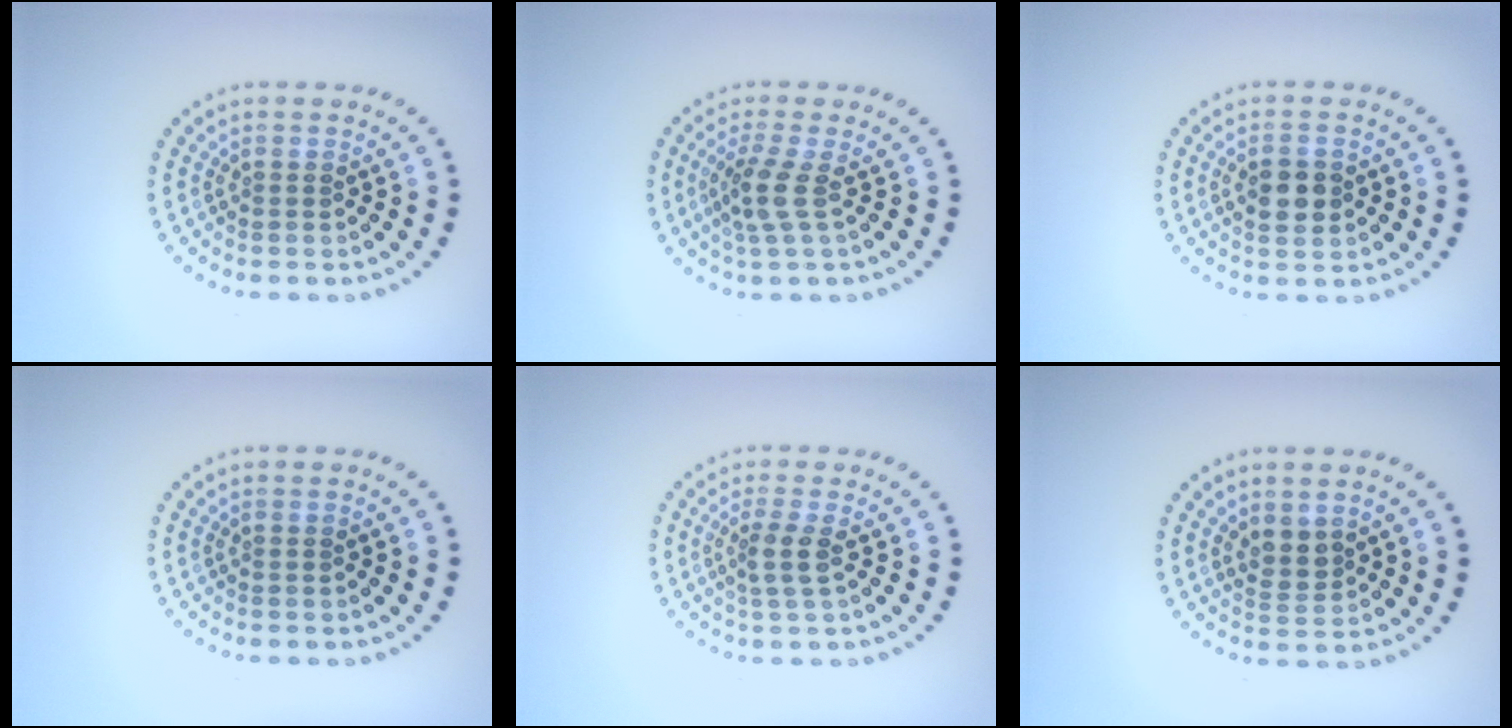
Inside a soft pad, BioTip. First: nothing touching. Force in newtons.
{"total": 2.6, "press": 2.0, "slide": 1.7}
{"total": 3.0, "press": 3.0, "slide": 0.1}
{"total": 0.0}
{"total": 1.8, "press": 1.5, "slide": 1.0}
{"total": 2.0, "press": 1.8, "slide": 1.0}